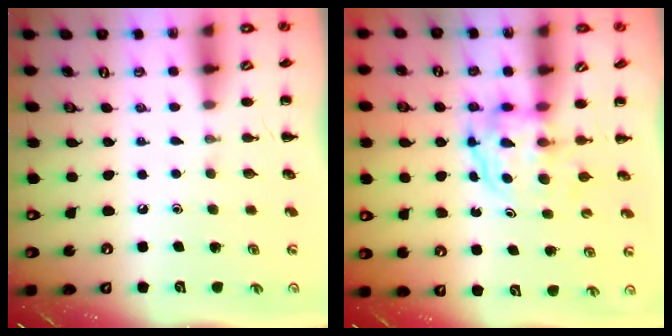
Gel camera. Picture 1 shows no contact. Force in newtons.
{"total": 3.8, "press": 3.8, "slide": 0.3}